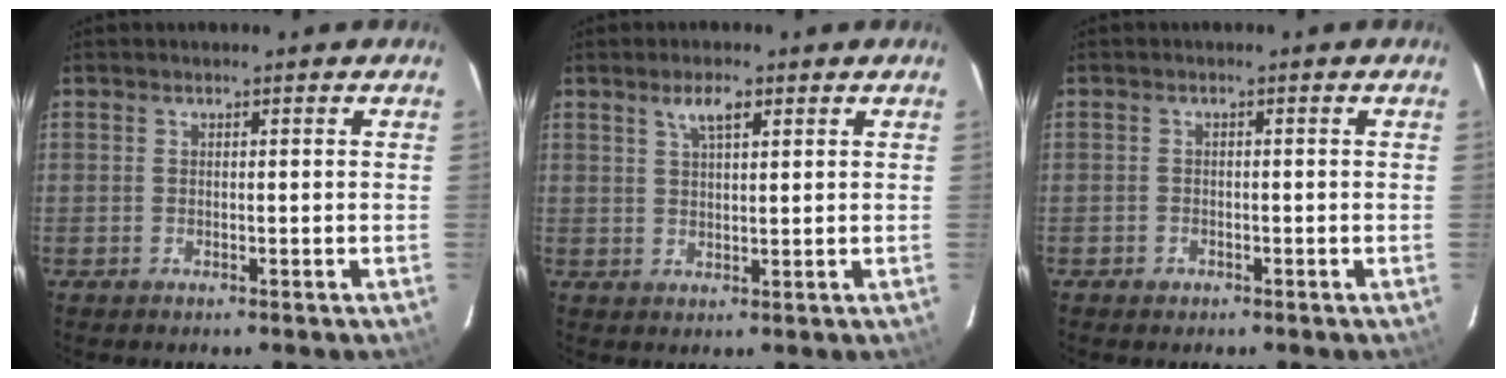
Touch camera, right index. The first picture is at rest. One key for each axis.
{"total": 3.8, "fx": 2.2, "fy": 1.2, "fz": 2.9, "tx": -0.050, "ty": 0.008, "tz": 0.040}
{"total": 1.6, "fx": -0.9, "fy": 1.2, "fz": 0.3, "tx": -0.004, "ty": 0.004, "tz": -0.013}